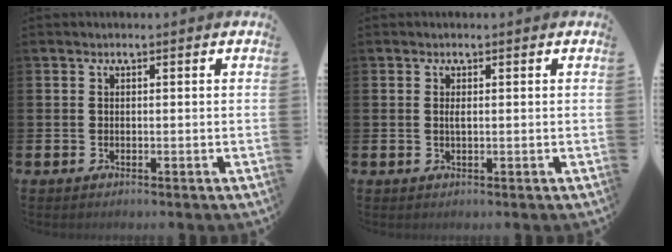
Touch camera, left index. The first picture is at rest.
{"total": 0.8, "force": [0.2, 0.1, 0.7], "torque": [-0.013, 0.000, 0.003]}